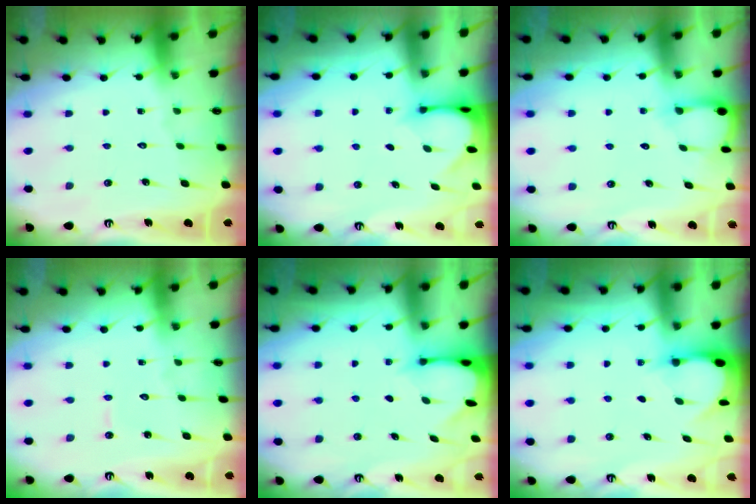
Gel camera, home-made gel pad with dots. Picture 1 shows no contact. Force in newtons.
{"total": 3.0, "press": 3.0, "slide": 0.3}
{"total": 5.5, "press": 5.5, "slide": 0.4}
{"total": 3.2, "press": 3.2, "slide": 0.3}
{"total": 2.6, "press": 2.6, "slide": 0.3}
{"total": 2.9, "press": 2.9, "slide": 0.3}